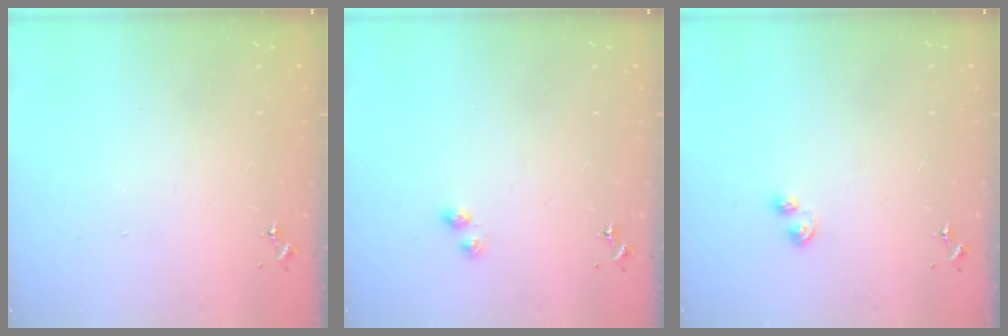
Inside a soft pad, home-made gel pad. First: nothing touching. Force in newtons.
{"total": 3.0, "press": 3.0, "slide": 0.4}
{"total": 3.0, "press": 3.0, "slide": 0.4}